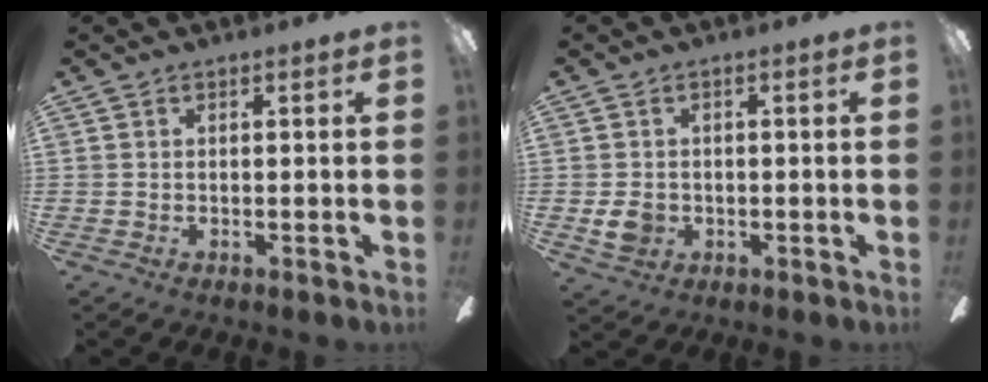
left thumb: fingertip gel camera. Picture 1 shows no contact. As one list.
[{"total": 4.1, "force": [-0.5, 3.5, 2.2], "torque": [-0.044, 0.000, -0.009]}]